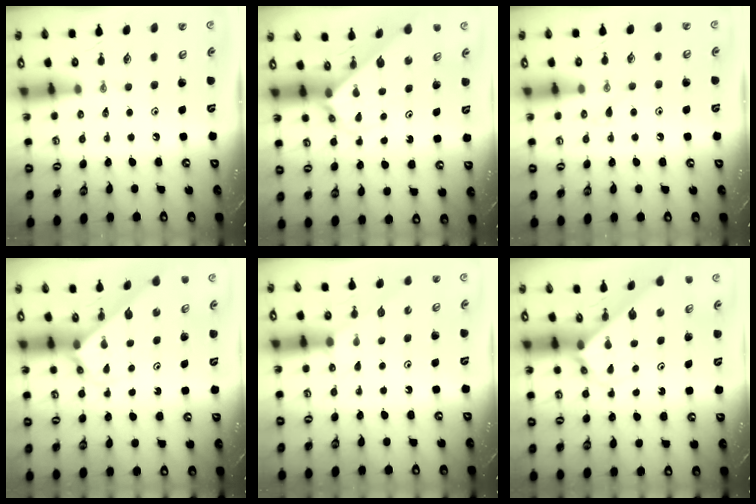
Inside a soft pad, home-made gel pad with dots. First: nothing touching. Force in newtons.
{"total": 2.8, "press": 2.8, "slide": 0.1}
{"total": 4.1, "press": 4.1, "slide": 0.5}
{"total": 3.0, "press": 3.0, "slide": 0.2}
{"total": 2.5, "press": 2.5, "slide": 0.3}
{"total": 2.9, "press": 2.9, "slide": 0.2}